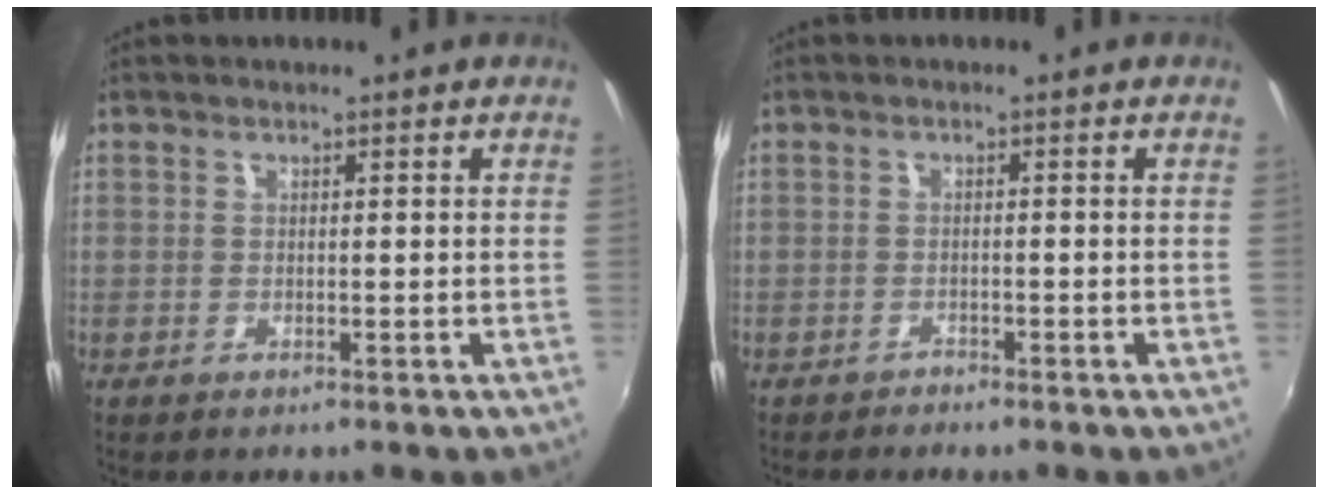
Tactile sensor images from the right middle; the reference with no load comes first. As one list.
[{"total": 1.5, "force": [-1.4, 0.3, 0.2], "torque": [-0.013, -0.002, -0.022]}]